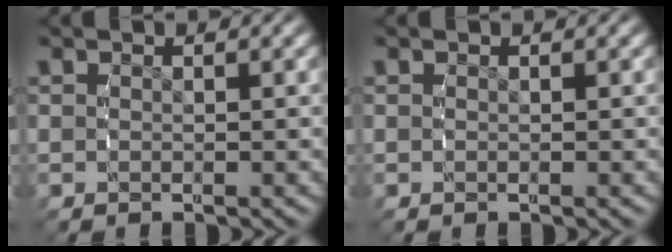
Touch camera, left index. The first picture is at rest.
{"total": 0.0}